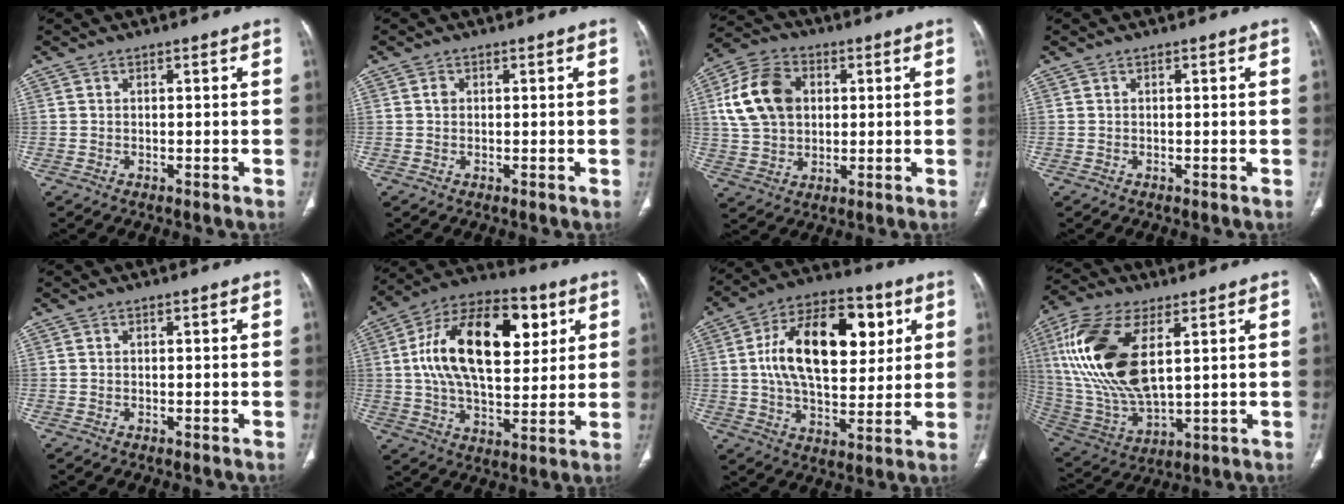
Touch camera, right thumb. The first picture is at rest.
{"total": 0.9, "force": [0.2, 0.8, 0.5], "torque": [-0.006, 0.002, 0.003]}
{"total": 13.8, "force": [2.8, 10.1, 9.1], "torque": [-0.156, 0.012, 0.049]}
{"total": 0.0}
{"total": 0.0}
{"total": 23.9, "force": [6.0, 12.8, 19.2], "torque": [-0.304, 0.001, 0.091]}
{"total": 21.1, "force": [5.0, 11.8, 16.9], "torque": [-0.247, 0.001, 0.076]}
{"total": 21.5, "force": [5.7, 10.2, 18.0], "torque": [-0.385, -0.021, 0.114]}